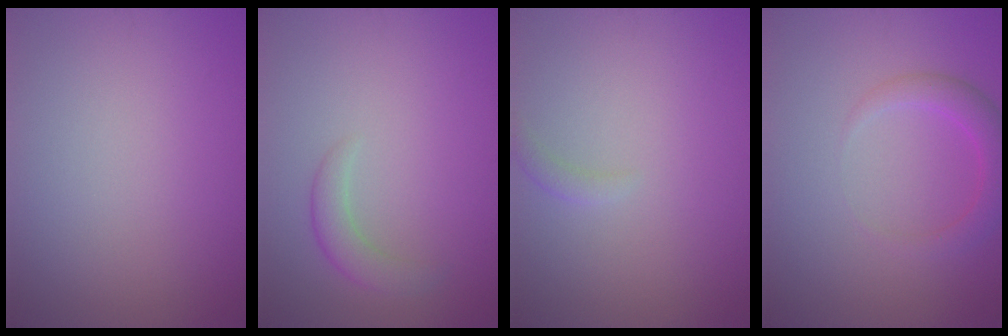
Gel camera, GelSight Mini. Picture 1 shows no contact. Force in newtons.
{"total": 2.0, "press": 2.0, "slide": 0.2}
{"total": 0.9, "press": 0.8, "slide": 0.1}
{"total": 2.6, "press": 2.6, "slide": 0.2}